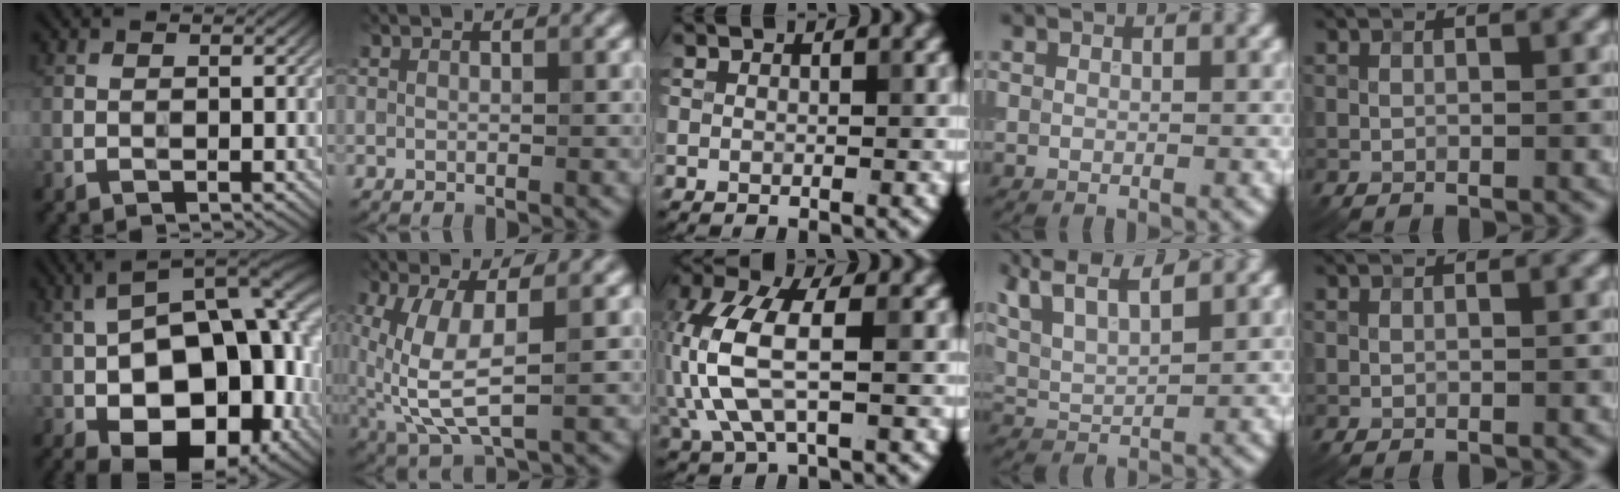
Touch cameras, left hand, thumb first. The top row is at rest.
{"thumb": {"total": 21.8, "force": [-4.7, 12.9, 17.0], "torque": [-0.256, -0.021, -0.046]}, "index": {"total": 6.8, "force": [-0.1, 2.8, 6.2], "torque": [-0.157, -0.013, 0.002]}, "middle": {"total": 7.5, "force": [-0.3, 3.5, 6.6], "torque": [-0.166, 0.013, -0.008]}, "ring": {"total": 9.1, "force": [6.7, 2.9, 5.5], "torque": [-0.126, 0.035, 0.085]}}